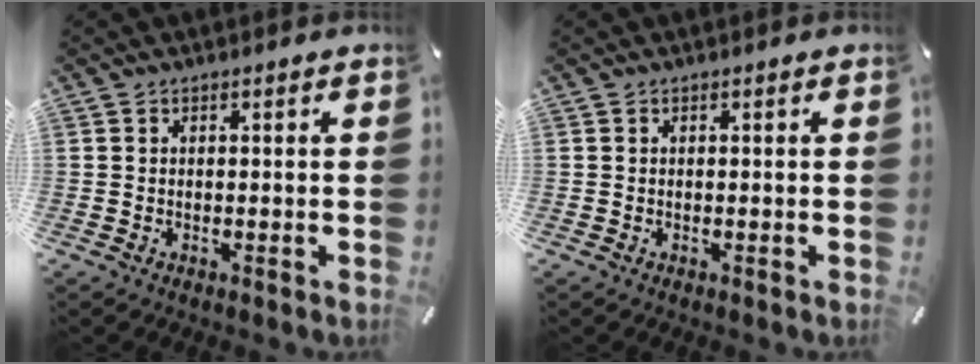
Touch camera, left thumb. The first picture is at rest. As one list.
[{"total": 0.0}]